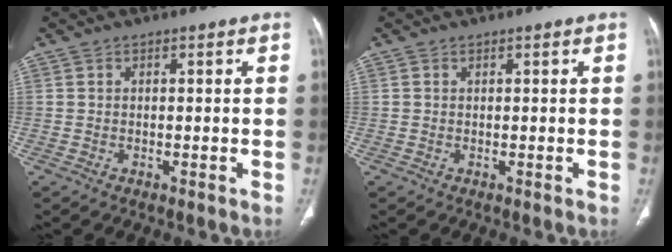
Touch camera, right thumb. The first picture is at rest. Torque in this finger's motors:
{"motor_torque": [-0.58, -0.13, 0.37, 0.17, -0.02]}